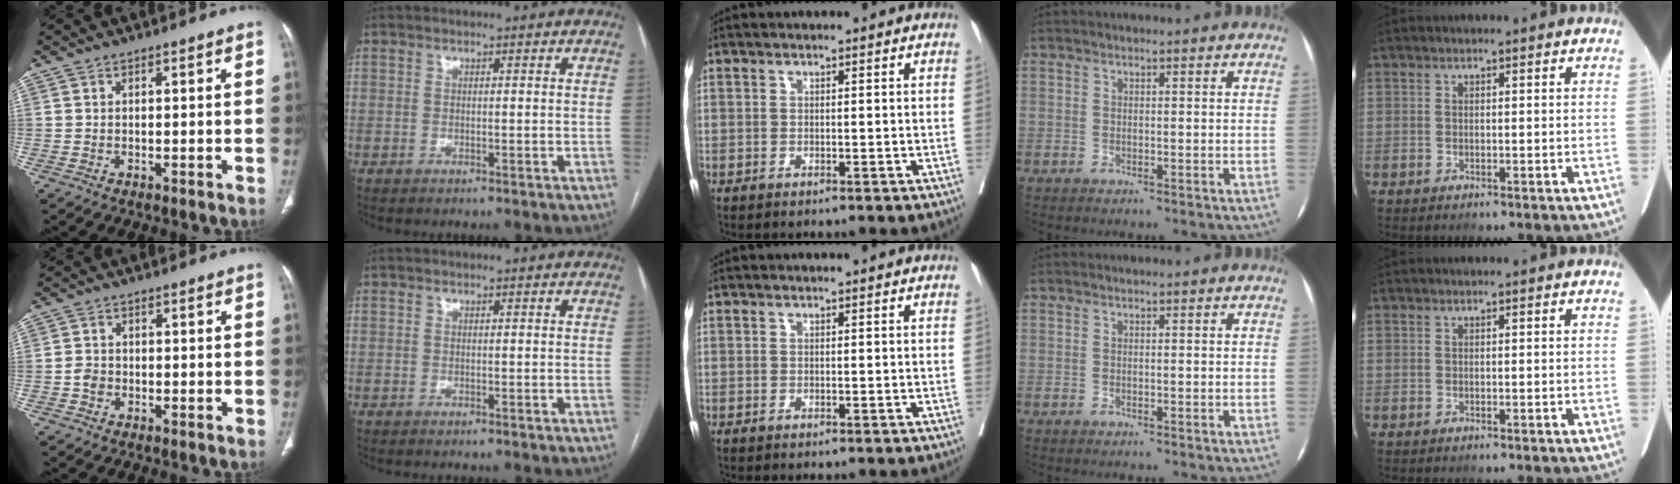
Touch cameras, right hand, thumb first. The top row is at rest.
{"thumb": {"total": 1.9, "force": [-0.6, 1.6, 1.0], "torque": [-0.013, 0.006, -0.015]}}